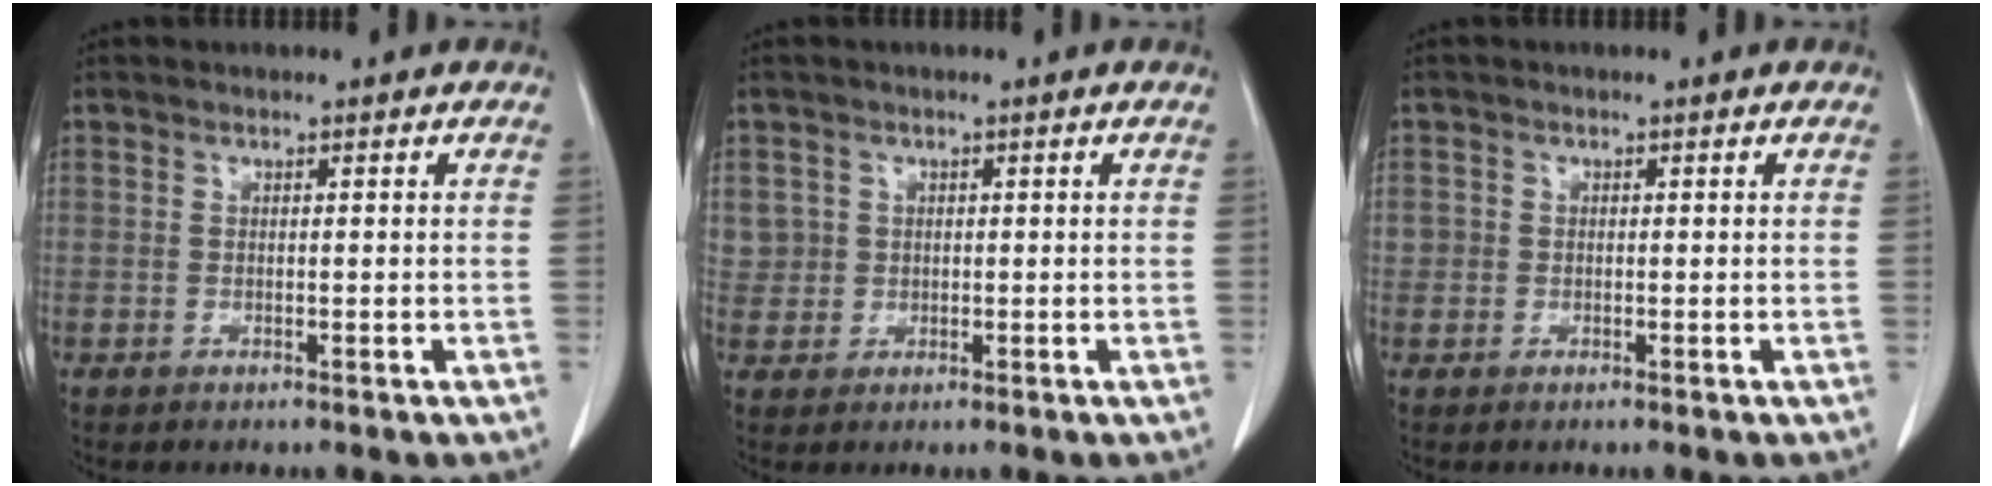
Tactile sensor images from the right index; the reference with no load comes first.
{"total": 2.8, "force": [0.9, 2.7, -0.1], "torque": [0.021, 0.006, 0.016]}
{"total": 1.3, "force": [0.1, 1.3, 0.1], "torque": [0.012, 0.007, 0.000]}